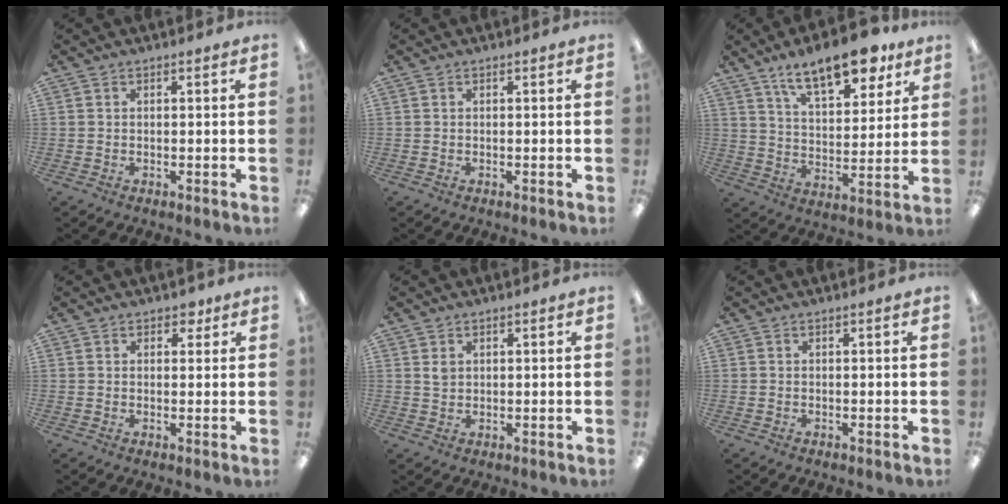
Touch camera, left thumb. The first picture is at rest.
{"total": 0.0}
{"total": 15.7, "force": [11.3, 6.1, 9.1], "torque": [-0.138, -0.055, 0.190]}
{"total": 2.7, "force": [1.7, 1.9, 0.9], "torque": [0.005, -0.005, 0.026]}
{"total": 1.9, "force": [1.0, 1.5, 0.7], "torque": [-0.007, -0.002, 0.016]}
{"total": 0.0}